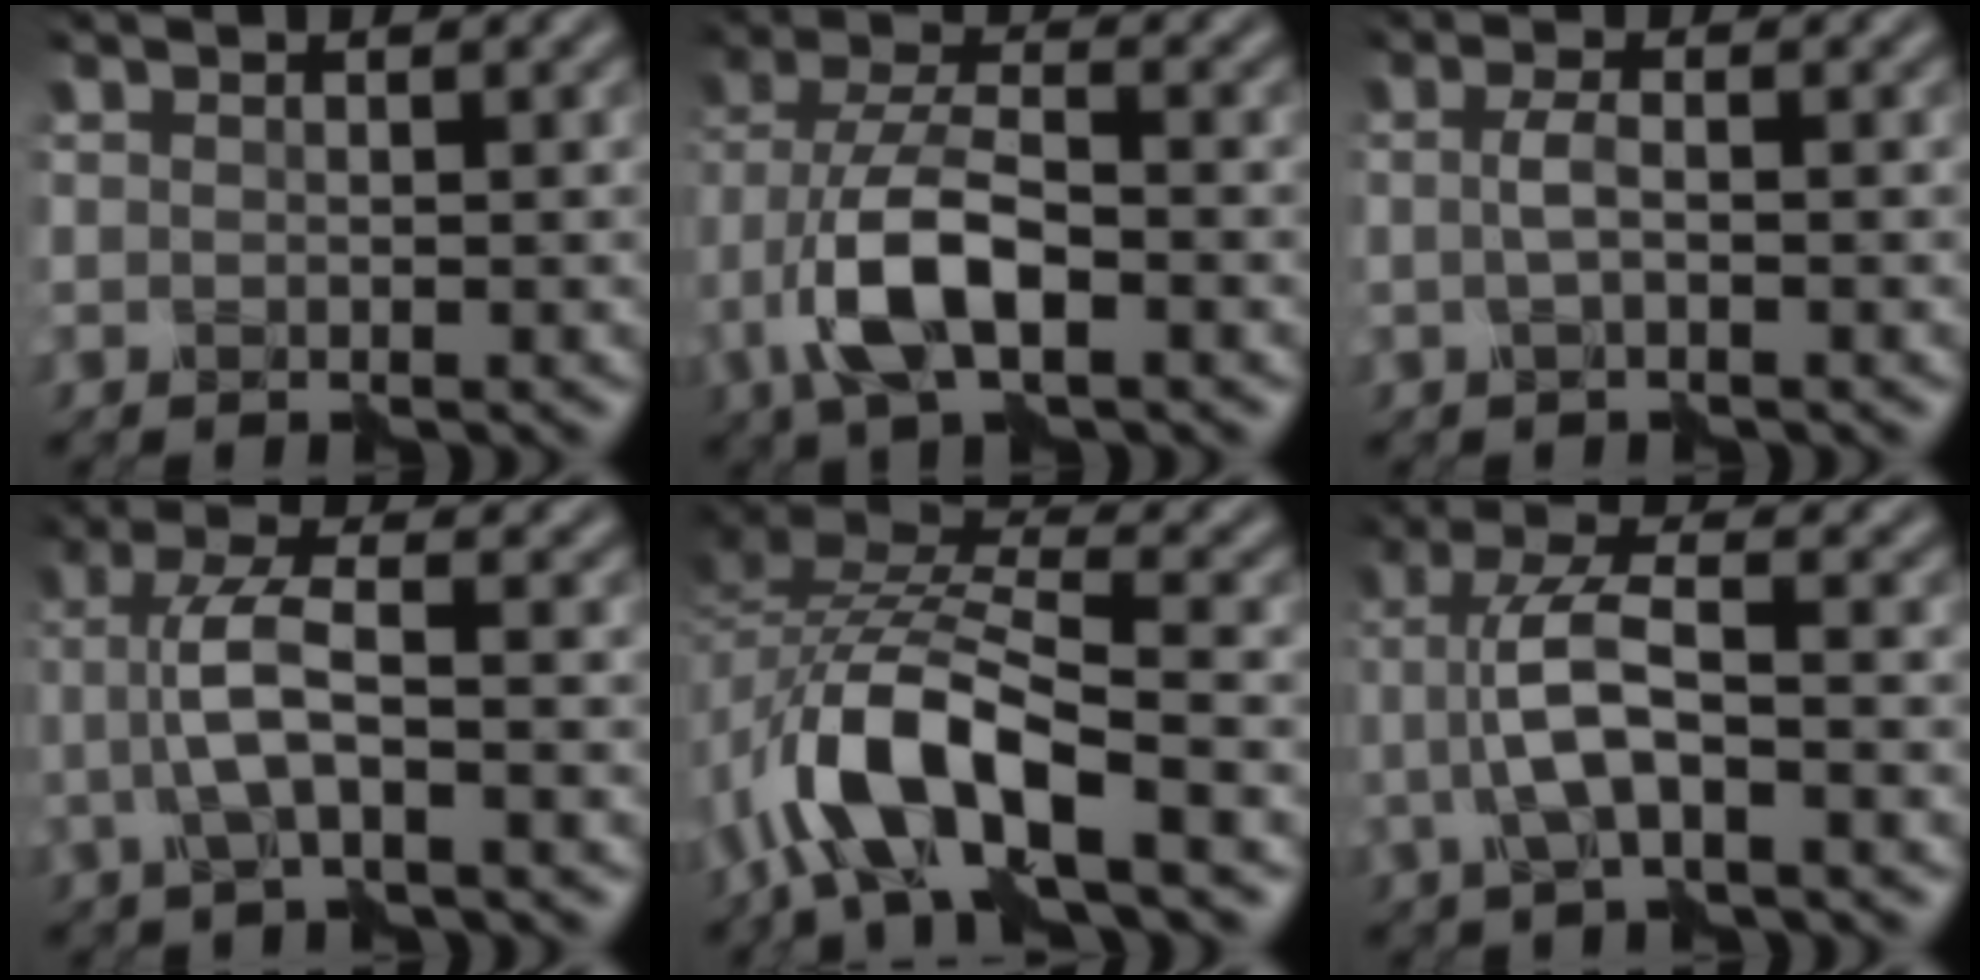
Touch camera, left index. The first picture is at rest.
{"total": 7.1, "force": [-2.7, 2.9, 6.0], "torque": [-0.128, 0.007, -0.057]}
{"total": 1.6, "force": [-0.3, 0.3, 1.5], "torque": [-0.036, 0.006, -0.007]}
{"total": 4.2, "force": [-0.4, 1.0, 4.1], "torque": [-0.090, 0.007, -0.012]}
{"total": 9.9, "force": [-4.5, 3.9, 7.9], "torque": [-0.166, 0.010, -0.092]}
{"total": 4.8, "force": [-0.7, 1.3, 4.6], "torque": [-0.100, 0.008, -0.017]}